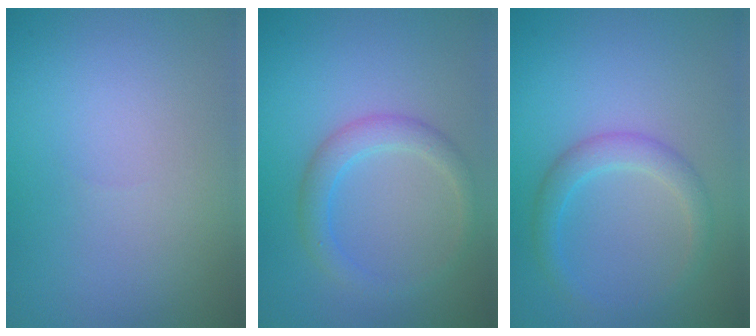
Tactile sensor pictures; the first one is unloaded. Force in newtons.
{"total": 2.5, "press": 2.5, "slide": 0.0}
{"total": 2.4, "press": 2.4, "slide": 0.2}